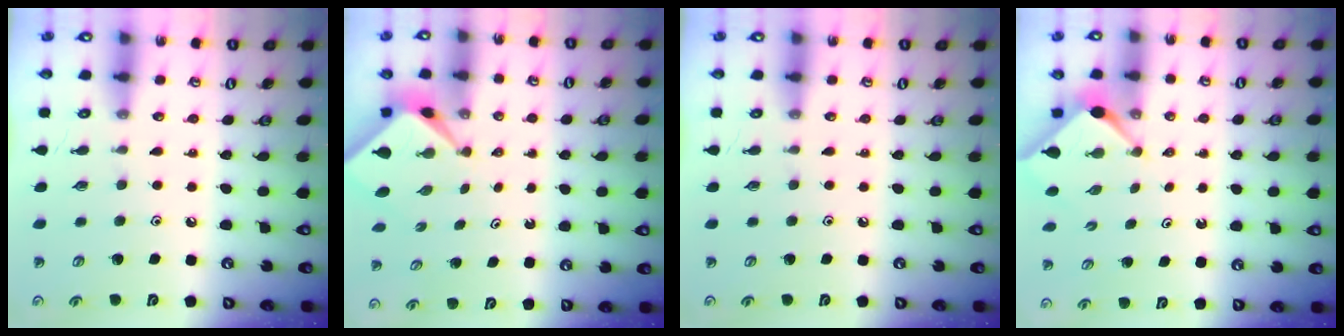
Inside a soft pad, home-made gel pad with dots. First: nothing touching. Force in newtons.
{"total": 1.6, "press": 1.5, "slide": 0.2}
{"total": 0.0}
{"total": 2.9, "press": 2.9, "slide": 0.3}